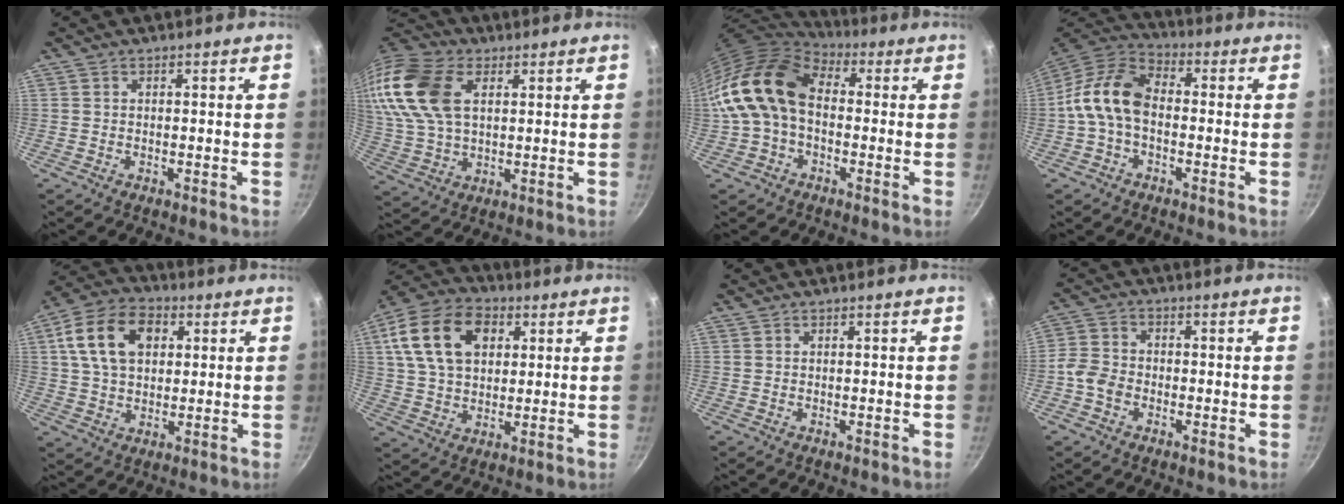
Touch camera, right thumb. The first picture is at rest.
{"total": 19.8, "force": [6.3, 12.5, 14.0], "torque": [-0.299, 0.004, 0.119]}
{"total": 15.9, "force": [0.2, 11.1, 11.4], "torque": [-0.197, 0.034, -0.009]}
{"total": 11.8, "force": [-1.1, 7.8, 8.8], "torque": [-0.152, 0.040, -0.040]}
{"total": 14.5, "force": [4.3, 9.8, 9.7], "torque": [-0.158, 0.008, 0.065]}
{"total": 17.2, "force": [5.5, 11.7, 11.4], "torque": [-0.188, 0.006, 0.089]}
{"total": 0.0}
{"total": 4.4, "force": [-1.8, 3.4, 2.1], "torque": [-0.039, 0.018, -0.045]}